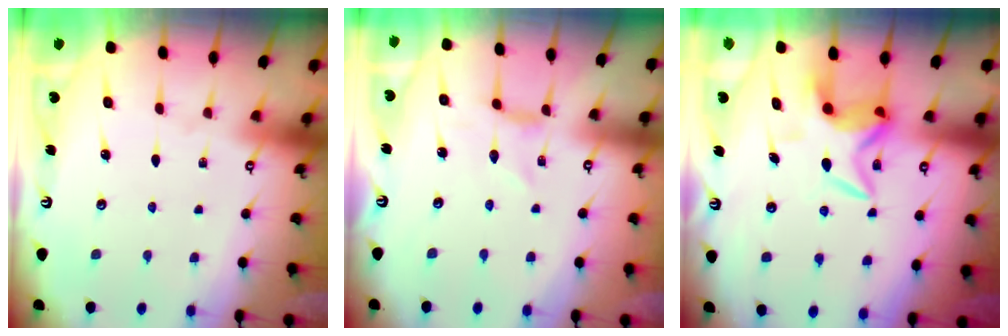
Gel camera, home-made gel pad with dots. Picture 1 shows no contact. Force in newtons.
{"total": 0.0}
{"total": 7.5, "press": 7.4, "slide": 0.9}